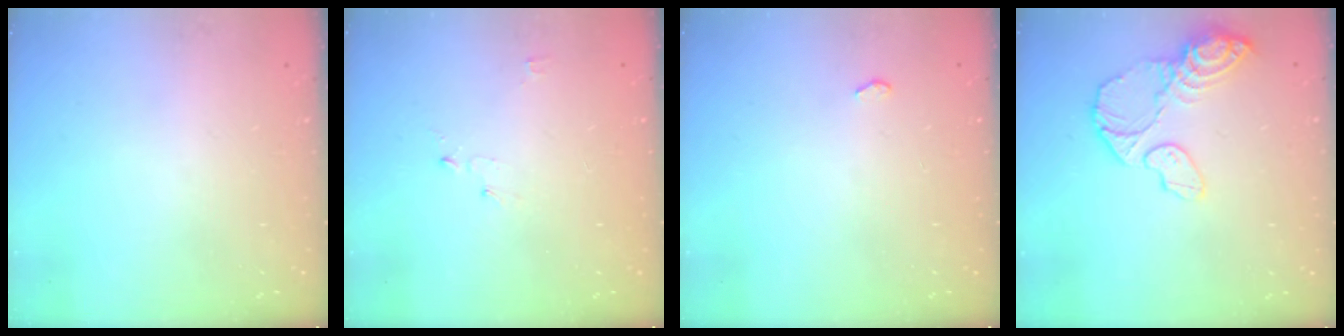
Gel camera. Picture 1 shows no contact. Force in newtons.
{"total": 2.4, "press": 2.4, "slide": 0.3}
{"total": 2.2, "press": 2.2, "slide": 0.3}
{"total": 11.3, "press": 11.2, "slide": 1.8}